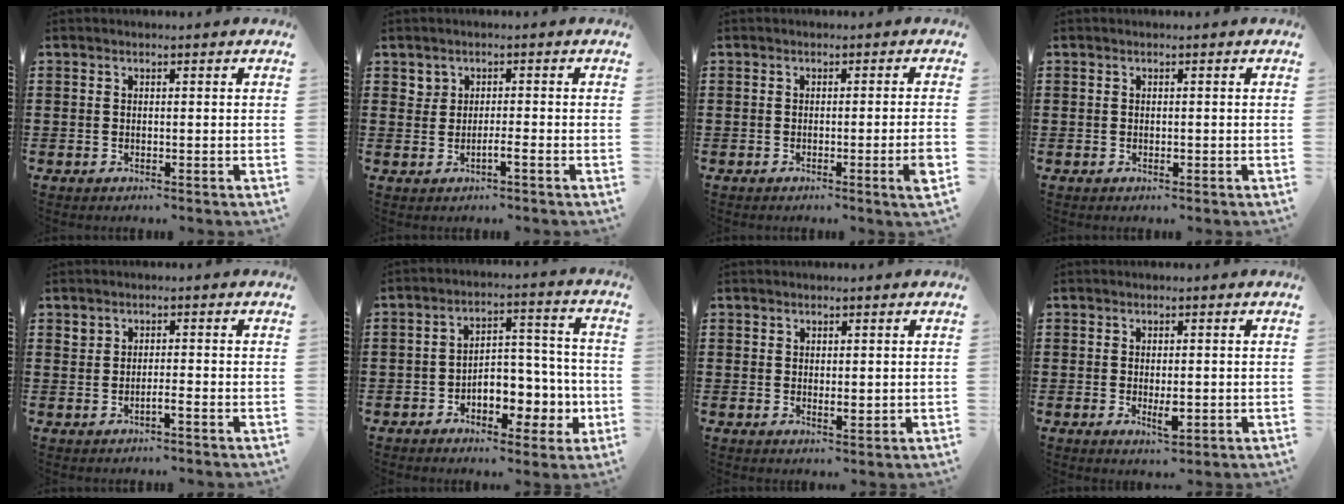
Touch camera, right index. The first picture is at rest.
{"total": 1.3, "force": [-0.5, 0.6, 1.0], "torque": [-0.022, -0.001, -0.009]}
{"total": 3.1, "force": [-1.0, -0.3, 2.9], "torque": [-0.046, -0.016, -0.015]}
{"total": 0.5, "force": [-0.2, 0.2, 0.4], "torque": [-0.009, -0.002, -0.003]}
{"total": 1.3, "force": [-0.7, 0.3, 1.0], "torque": [-0.021, -0.002, -0.013]}
{"total": 6.7, "force": [-2.7, 4.5, 4.1], "torque": [-0.059, 0.012, -0.051]}
{"total": 1.5, "force": [0.4, 0.6, 1.3], "torque": [-0.025, -0.001, 0.009]}
{"total": 2.9, "force": [-0.5, 1.0, 2.6], "torque": [-0.053, -0.004, -0.010]}